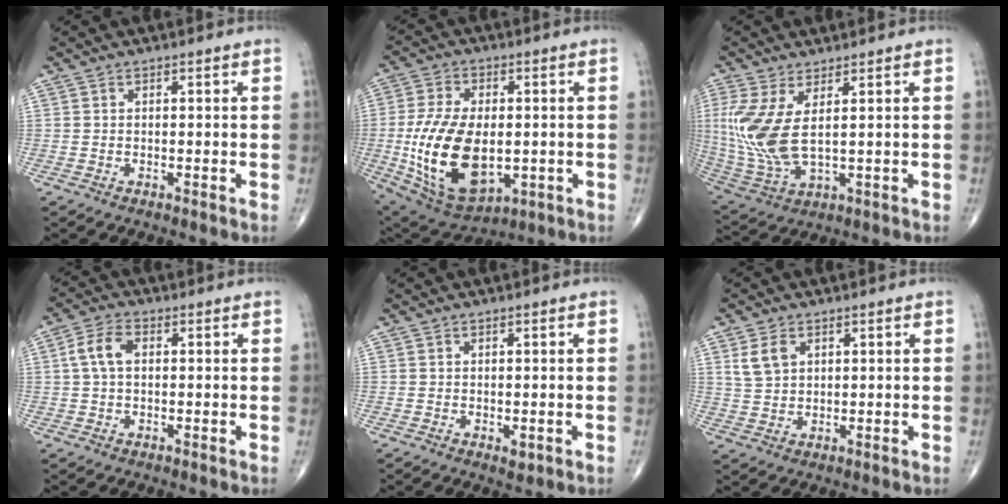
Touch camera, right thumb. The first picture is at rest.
{"total": 19.9, "force": [-2.3, 11.2, 16.2], "torque": [-0.299, -0.008, -0.018]}
{"total": 11.7, "force": [2.3, 4.6, 10.5], "torque": [-0.252, -0.018, 0.062]}
{"total": 5.5, "force": [0.9, 3.2, 4.3], "torque": [-0.094, 0.016, 0.014]}
{"total": 1.2, "force": [-0.2, 0.7, 1.0], "torque": [-0.007, -0.002, 0.000]}
{"total": 4.7, "force": [2.0, 3.1, 2.8], "torque": [-0.050, -0.003, 0.046]}